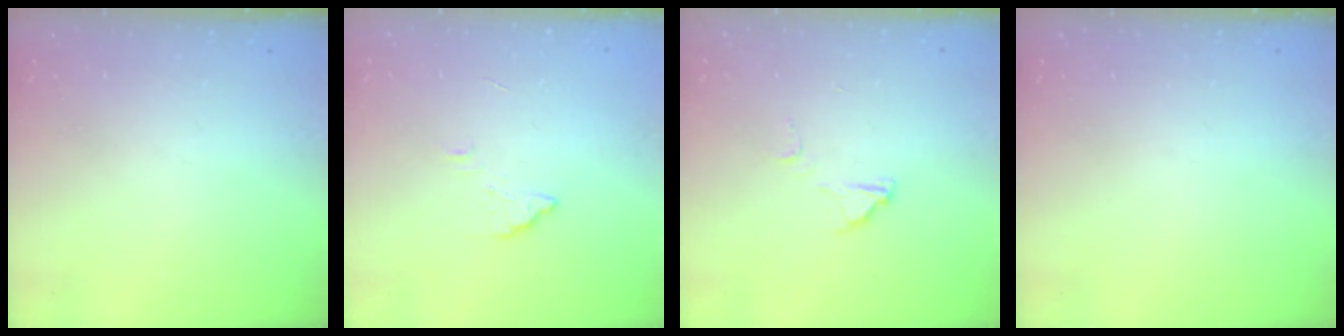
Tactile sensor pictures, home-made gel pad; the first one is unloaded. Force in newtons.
{"total": 2.7, "press": 2.7, "slide": 0.2}
{"total": 4.5, "press": 4.5, "slide": 0.4}
{"total": 0.0}